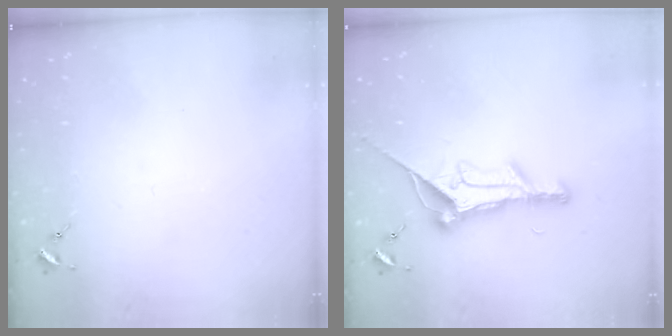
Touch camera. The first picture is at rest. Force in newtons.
{"total": 17.3, "press": 17.3, "slide": 0.7}